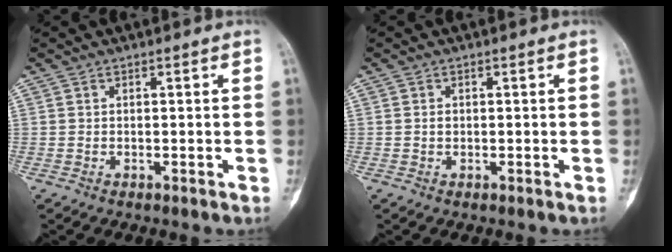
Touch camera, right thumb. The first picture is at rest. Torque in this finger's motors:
{"motor_torque": [0.23, 0.04, 0.17, -0.10, -0.02]}